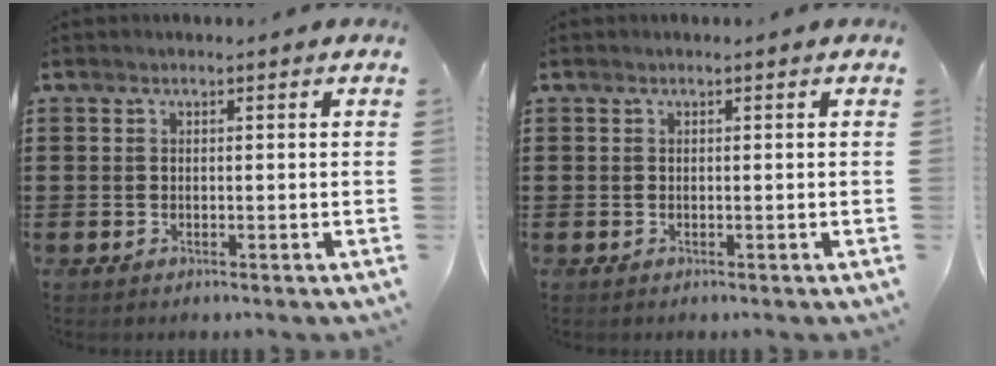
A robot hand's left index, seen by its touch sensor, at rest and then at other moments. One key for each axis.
{"total": 0.0}